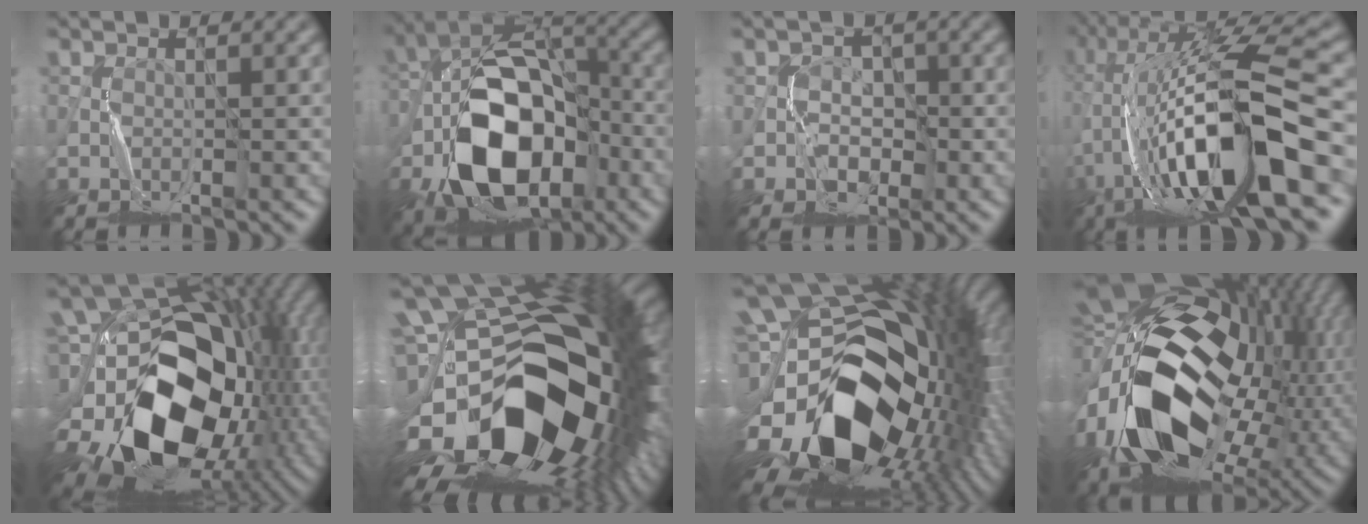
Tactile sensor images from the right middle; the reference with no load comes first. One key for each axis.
{"total": 15.7, "fx": -5.6, "fy": 9.7, "fz": 10.9, "tx": -0.186, "ty": -0.014, "tz": -0.103}
{"total": 2.9, "fx": -0.8, "fy": 2.6, "fz": 1.0, "tx": 0.004, "ty": 0.004, "tz": -0.017}
{"total": 16.5, "fx": -3.7, "fy": 4.3, "fz": 15.5, "tx": -0.285, "ty": 0.031, "tz": -0.060}
{"total": 18.5, "fx": -3.2, "fy": 13.0, "fz": 12.8, "tx": -0.227, "ty": 0.002, "tz": -0.056}
{"total": 21.3, "fx": -5.4, "fy": 11.7, "fz": 16.9, "tx": -0.306, "ty": -0.070, "tz": -0.060}
{"total": 20.5, "fx": -4.0, "fy": 13.0, "fz": 15.3, "tx": -0.270, "ty": -0.055, "tz": -0.042}
{"total": 20.2, "fx": -3.0, "fy": 12.9, "fz": 15.3, "tx": -0.329, "ty": -0.018, "tz": -0.053}